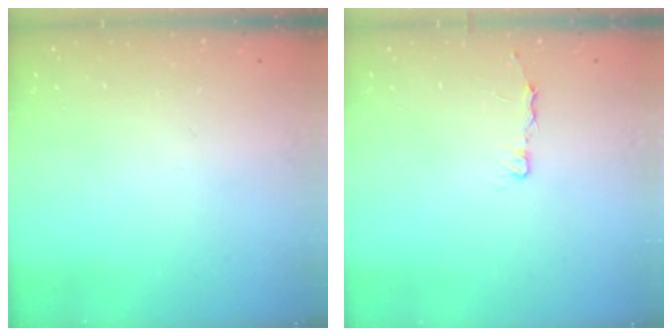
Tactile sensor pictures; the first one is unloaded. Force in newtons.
{"total": 3.3, "press": 3.3, "slide": 0.3}